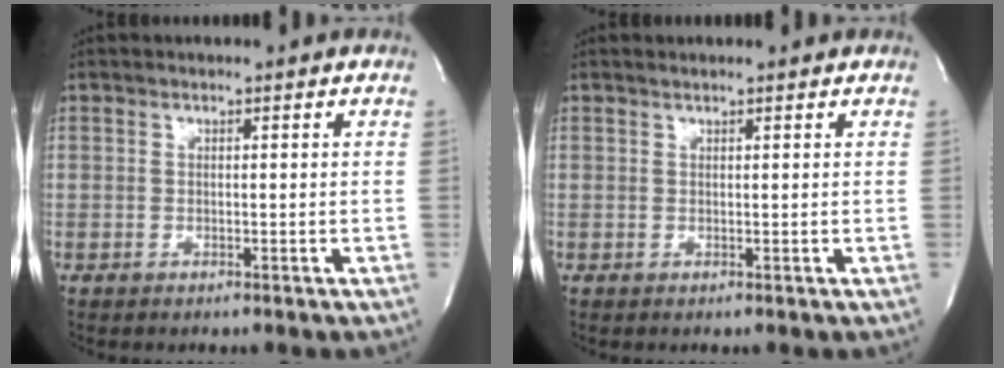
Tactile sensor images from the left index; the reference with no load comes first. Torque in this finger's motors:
{"motor_torque": [-0.01, -0.04, -0.02, 0.02]}